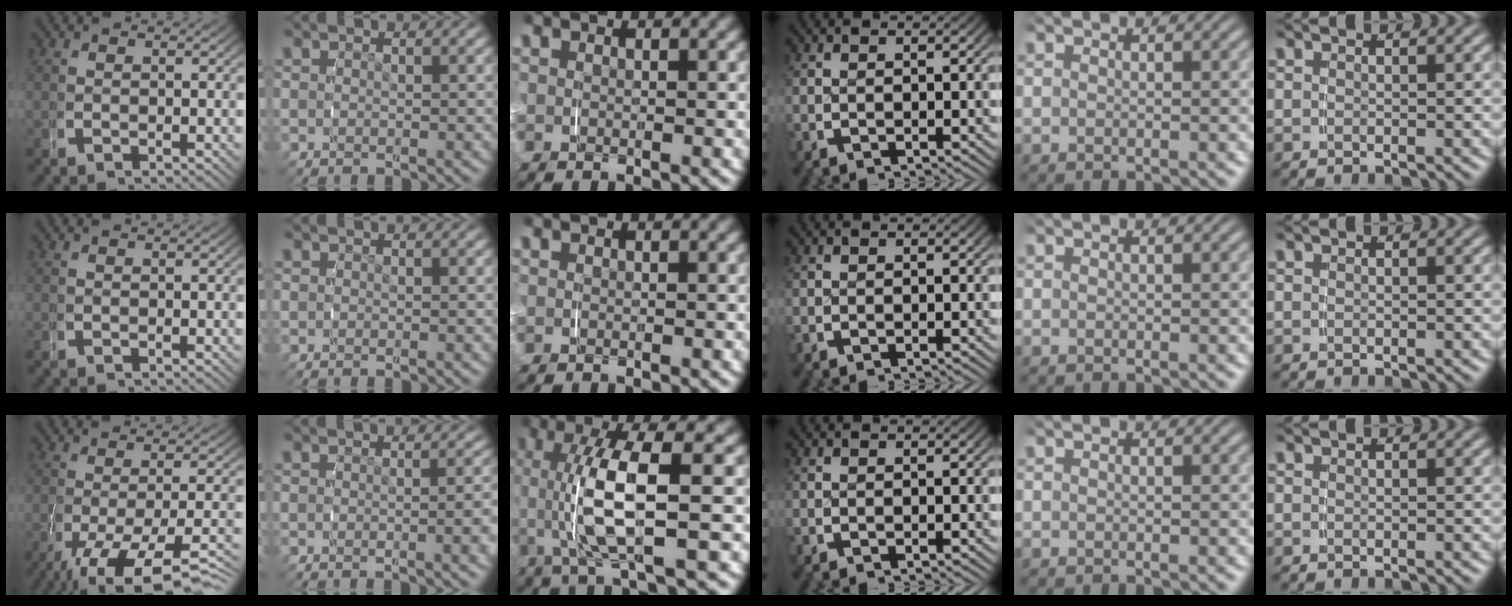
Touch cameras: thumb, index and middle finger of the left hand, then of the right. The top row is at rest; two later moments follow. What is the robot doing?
{"motion": "grasp_and_lifting", "object": "plastic wrap"}